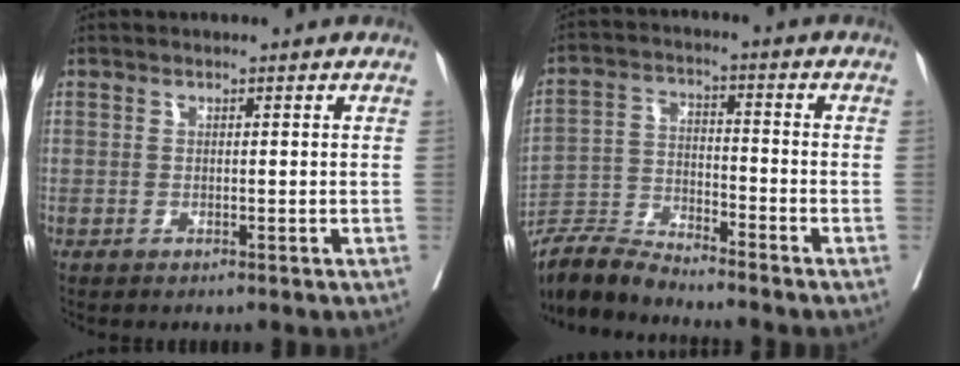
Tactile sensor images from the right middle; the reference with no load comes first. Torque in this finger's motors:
{"motor_torque": [-0.18, -0.18, 0.00, 0.00]}